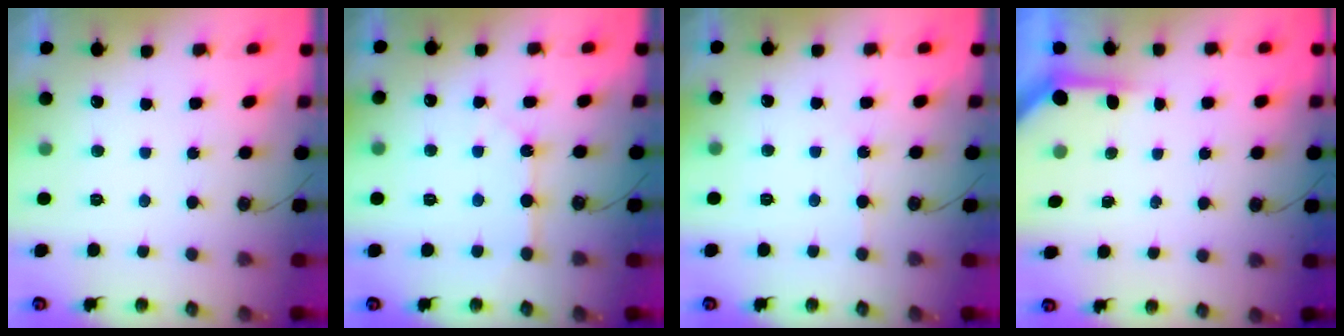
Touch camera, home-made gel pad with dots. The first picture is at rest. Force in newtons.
{"total": 3.7, "press": 3.7, "slide": 0.3}
{"total": 1.9, "press": 1.9, "slide": 0.4}
{"total": 3.5, "press": 3.5, "slide": 0.3}